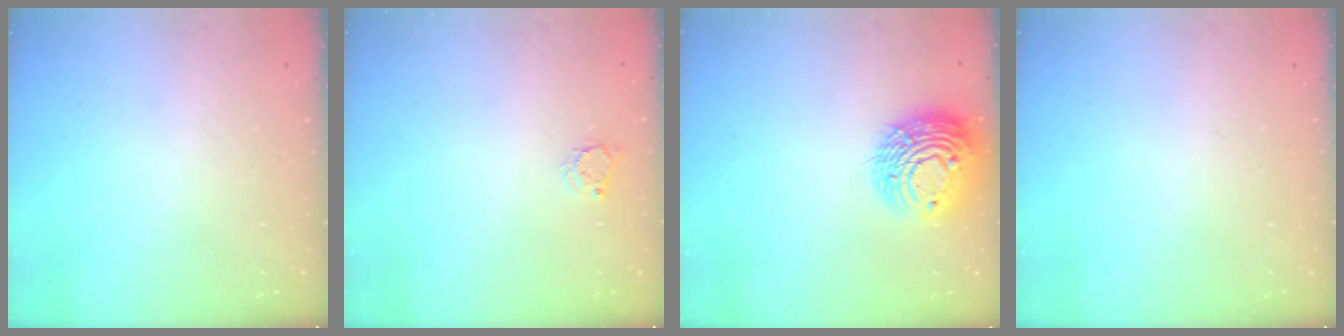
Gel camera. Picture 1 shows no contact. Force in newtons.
{"total": 3.4, "press": 3.4, "slide": 0.4}
{"total": 13.2, "press": 13.1, "slide": 1.4}
{"total": 0.0}